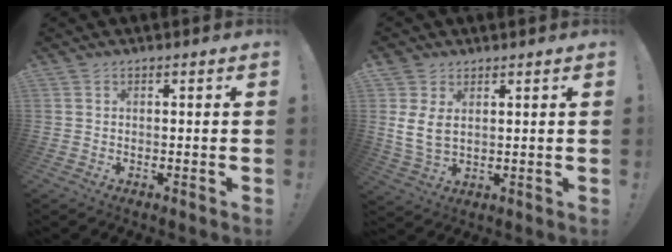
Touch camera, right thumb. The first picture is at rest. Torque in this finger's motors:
{"motor_torque": [1.94, 3.07, 0.80, 0.79, 0.58]}